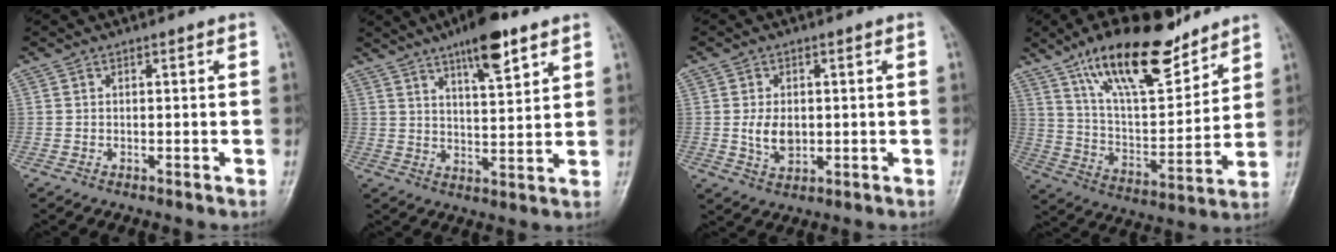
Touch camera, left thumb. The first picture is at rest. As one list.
[{"total": 10.7, "force": [6.7, 2.8, 7.8], "torque": [-0.109, -0.035, 0.107]}, {"total": 5.3, "force": [0.0, 3.5, 3.9], "torque": [-0.063, -0.006, 0.007]}, {"total": 20.9, "force": [14.2, 7.6, 13.2], "torque": [-0.184, -0.067, 0.251]}]